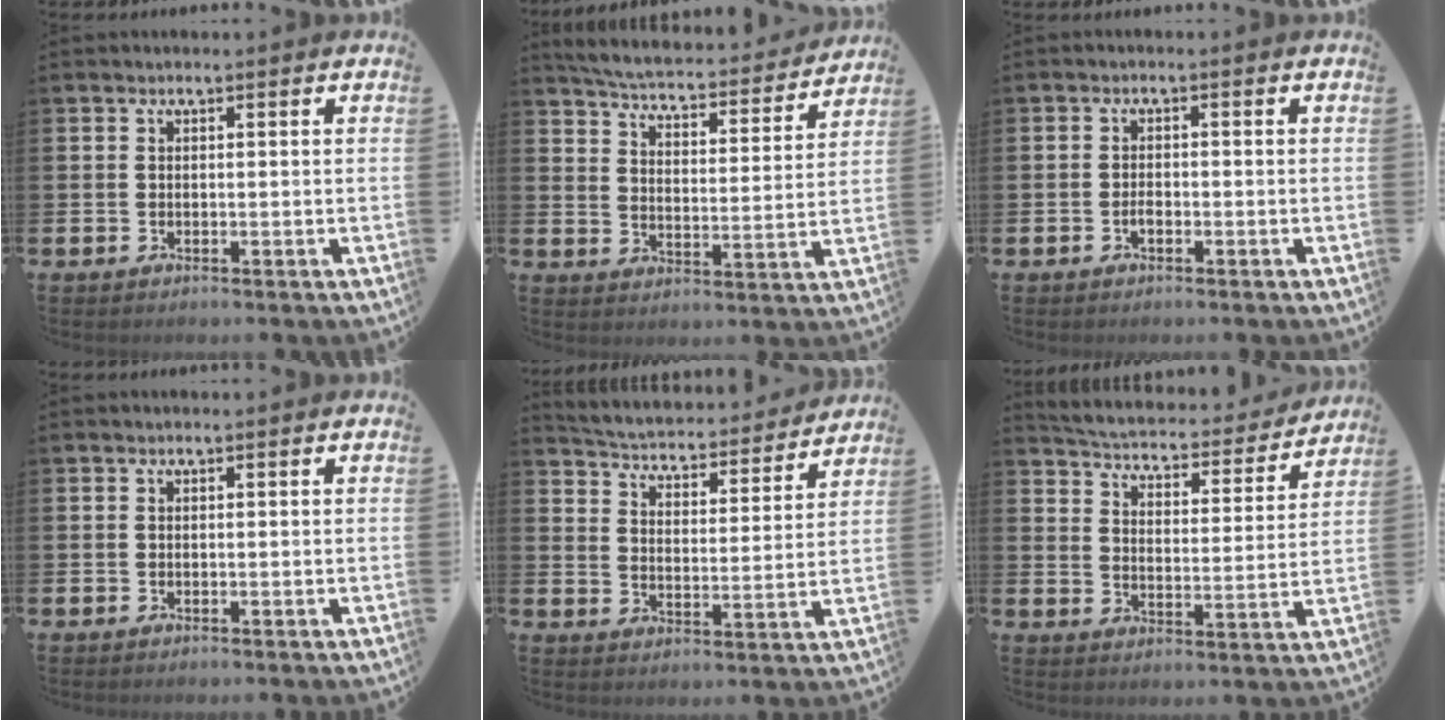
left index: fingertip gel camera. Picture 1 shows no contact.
{"total": 5.1, "force": [4.9, 0.5, 1.2], "torque": [-0.049, -0.044, 0.078]}
{"total": 1.4, "force": [-0.7, 0.7, 0.9], "torque": [-0.017, 0.000, -0.013]}
{"total": 0.0}
{"total": 4.1, "force": [4.0, 0.8, 0.5], "torque": [-0.037, -0.042, 0.060]}
{"total": 4.5, "force": [4.3, 0.8, 0.9], "torque": [-0.045, -0.040, 0.066]}